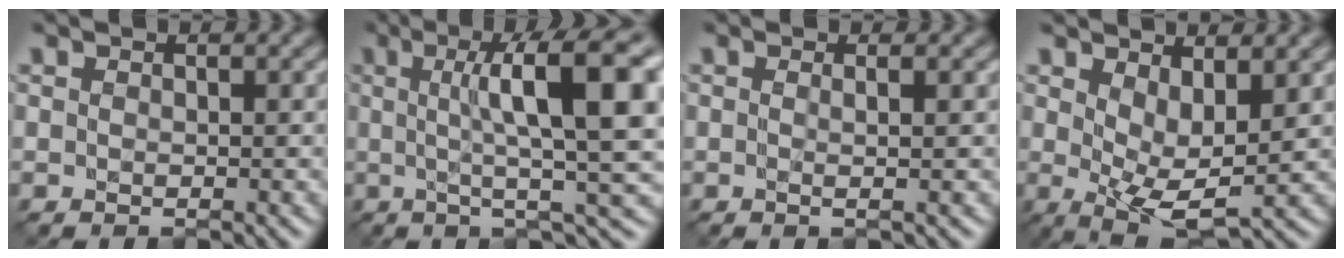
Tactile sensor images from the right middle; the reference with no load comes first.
{"total": 12.5, "force": [2.3, 2.7, 12.0], "torque": [-0.152, 0.012, 0.032]}
{"total": 1.5, "force": [0.3, 0.5, 1.4], "torque": [-0.016, 0.001, -0.016]}
{"total": 4.3, "force": [0.9, 1.7, 3.9], "torque": [-0.074, -0.015, 0.021]}